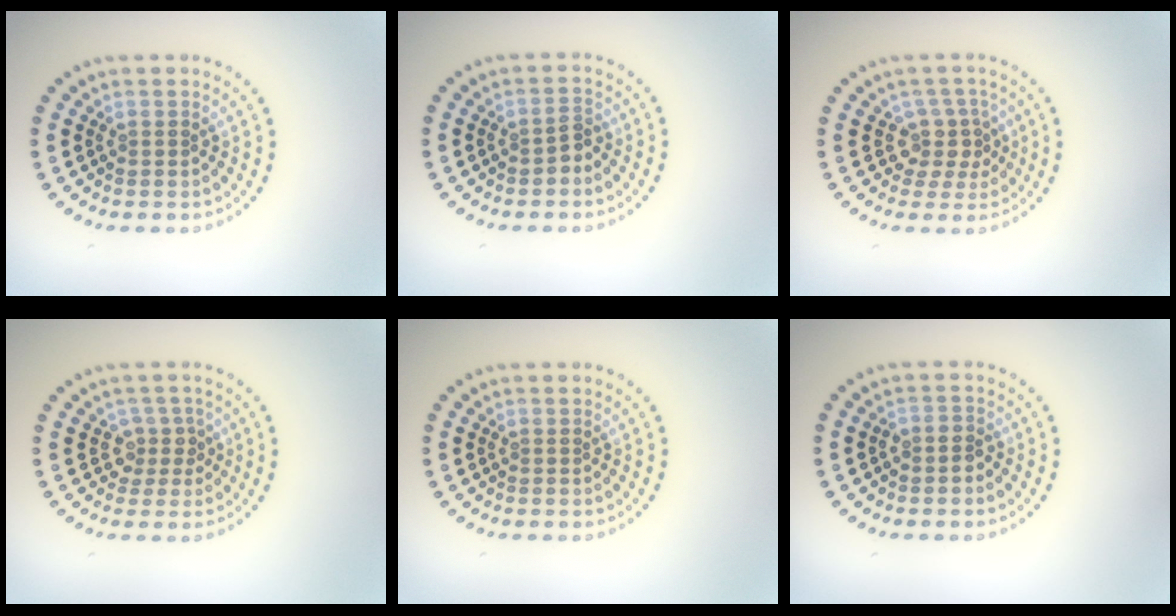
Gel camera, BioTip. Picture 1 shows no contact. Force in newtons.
{"total": 1.4, "press": 1.2, "slide": 0.7}
{"total": 2.8, "press": 2.1, "slide": 1.9}
{"total": 2.0, "press": 1.5, "slide": 1.3}
{"total": 0.0}
{"total": 1.1, "press": 0.9, "slide": 0.5}